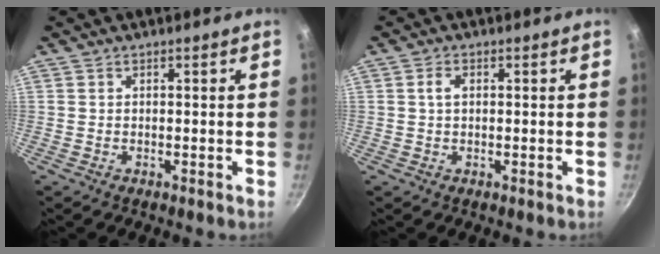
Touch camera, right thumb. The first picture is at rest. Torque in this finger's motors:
{"motor_torque": [-0.17, 0.24, 0.06, 0.51, 0.12]}